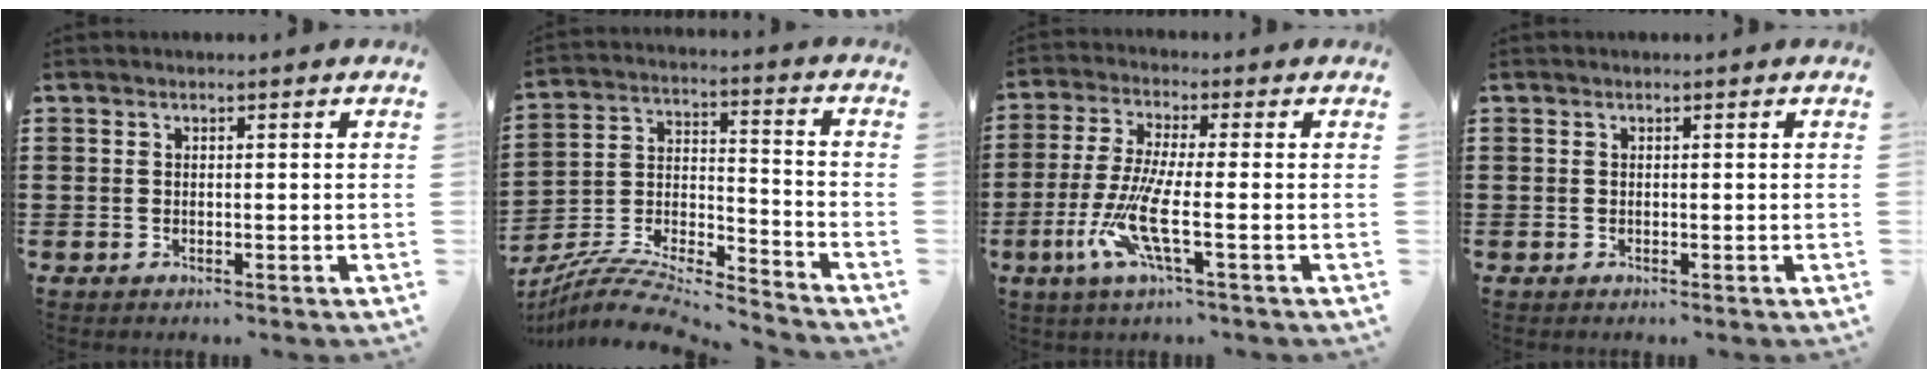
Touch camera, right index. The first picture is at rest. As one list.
[{"total": 8.4, "force": [-7.7, 1.4, 2.9], "torque": [-0.058, 0.001, -0.155]}, {"total": 9.5, "force": [-3.0, 1.5, 8.9], "torque": [-0.204, -0.023, -0.062]}, {"total": 0.0}]